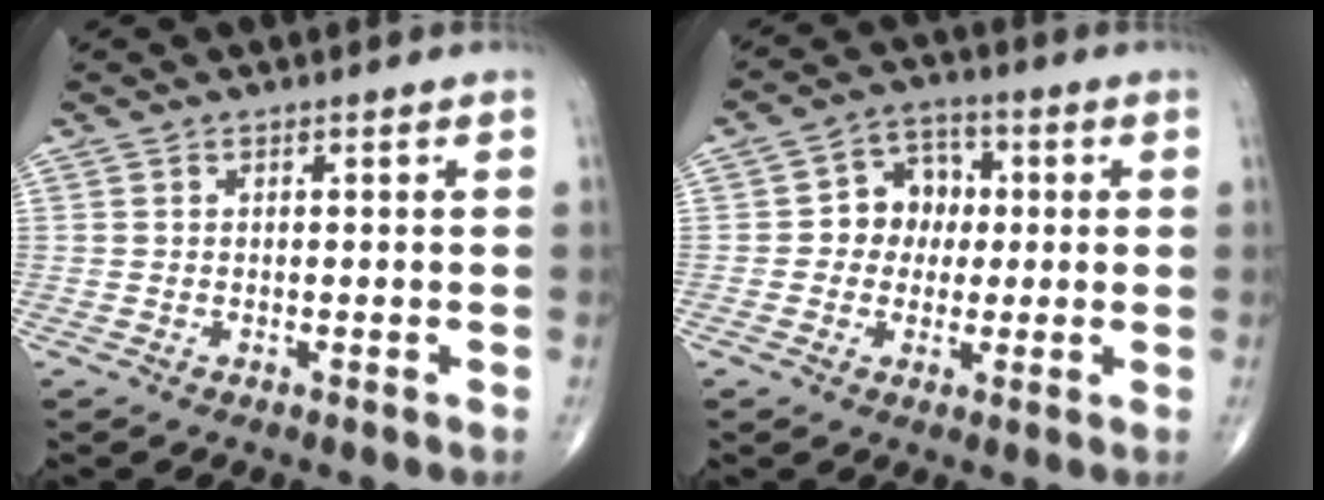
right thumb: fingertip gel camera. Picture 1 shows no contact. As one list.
[{"total": 7.5, "force": [0.3, 6.5, 3.9], "torque": [-0.022, 0.019, -0.006]}]